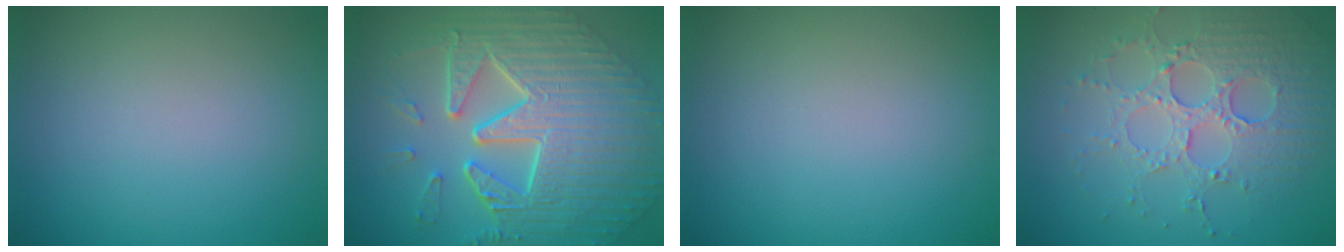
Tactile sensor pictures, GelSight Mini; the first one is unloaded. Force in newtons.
{"total": 11.0, "press": 7.4, "slide": 8.1}
{"total": 0.0}
{"total": 4.5, "press": 4.2, "slide": 1.7}